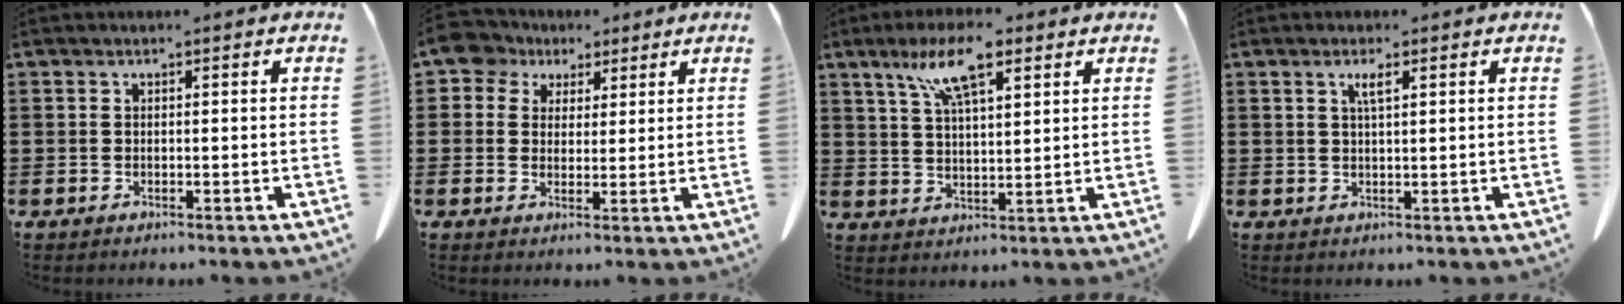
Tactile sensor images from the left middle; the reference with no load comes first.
{"total": 6.0, "force": [3.8, 4.4, 1.4], "torque": [-0.049, 0.000, 0.070]}
{"total": 9.0, "force": [5.6, 2.1, 6.7], "torque": [-0.143, 0.002, 0.097]}
{"total": 2.2, "force": [1.0, 0.3, 1.9], "torque": [-0.040, 0.000, 0.017]}